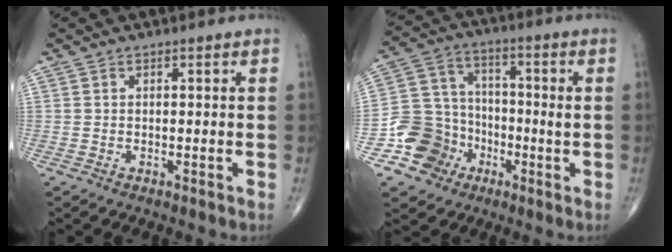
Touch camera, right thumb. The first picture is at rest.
{"total": 11.4, "force": [-4.6, 10.0, 3.0], "torque": [-0.021, 0.052, -0.082]}